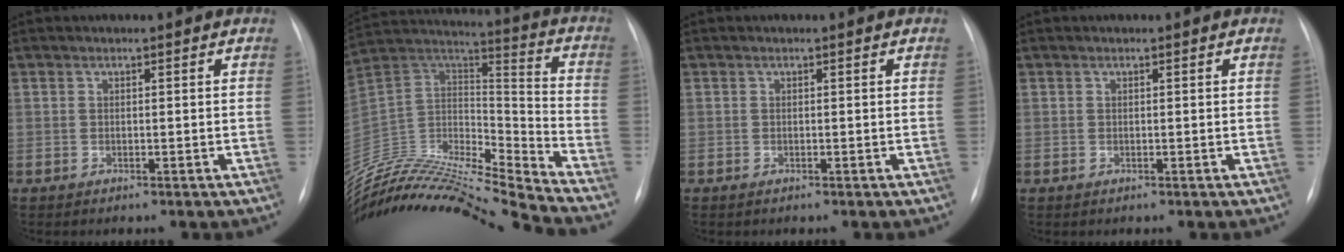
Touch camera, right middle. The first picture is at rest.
{"total": 27.6, "force": [-26.0, 0.0, 9.2], "torque": [-0.203, -0.010, -0.444]}
{"total": 0.0}
{"total": 0.0}